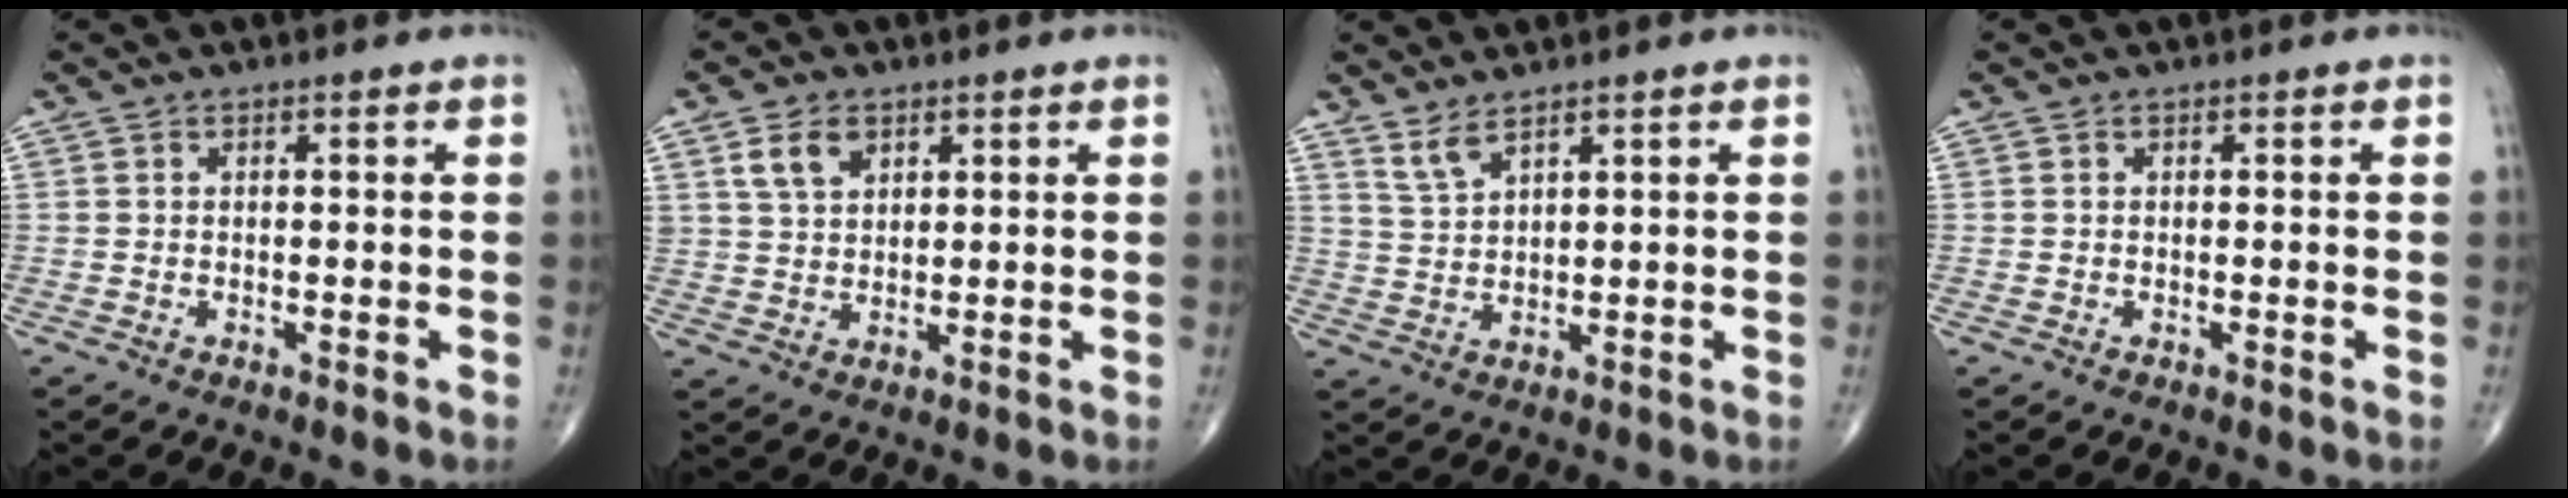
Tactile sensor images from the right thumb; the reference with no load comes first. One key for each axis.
{"total": 5.5, "fx": 2.8, "fy": 3.6, "fz": 3.0, "tx": -0.041, "ty": -0.011, "tz": 0.054}
{"total": 3.7, "fx": 3.0, "fy": 1.0, "fz": 2.0, "tx": -0.040, "ty": -0.021, "tz": 0.067}
{"total": 0.0}